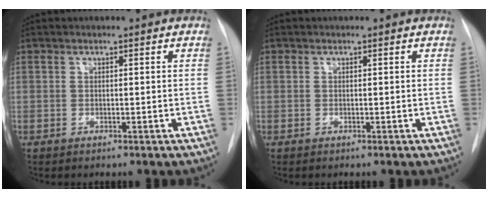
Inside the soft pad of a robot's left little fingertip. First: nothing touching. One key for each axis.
{"total": 0.0}